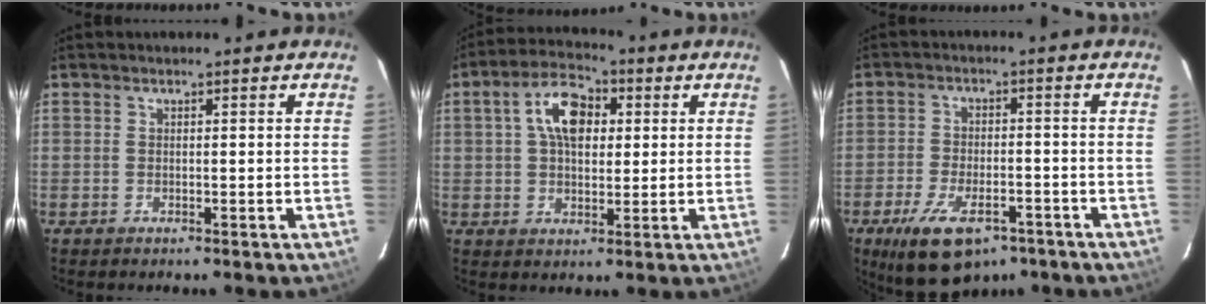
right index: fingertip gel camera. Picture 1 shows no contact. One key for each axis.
{"total": 9.6, "fx": 2.5, "fy": 5.7, "fz": 7.3, "tx": -0.132, "ty": 0.027, "tz": 0.042}
{"total": 13.9, "fx": -8.9, "fy": 6.5, "fz": 8.6, "tx": -0.178, "ty": -0.023, "tz": -0.141}